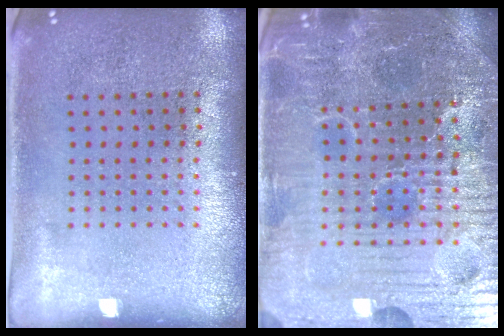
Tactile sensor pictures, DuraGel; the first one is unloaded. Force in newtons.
{"total": 5.8, "press": 5.6, "slide": 1.8}